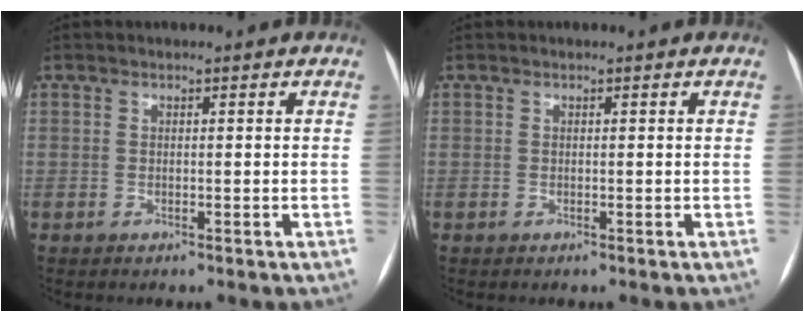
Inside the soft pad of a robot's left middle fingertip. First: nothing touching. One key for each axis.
{"total": 0.0}